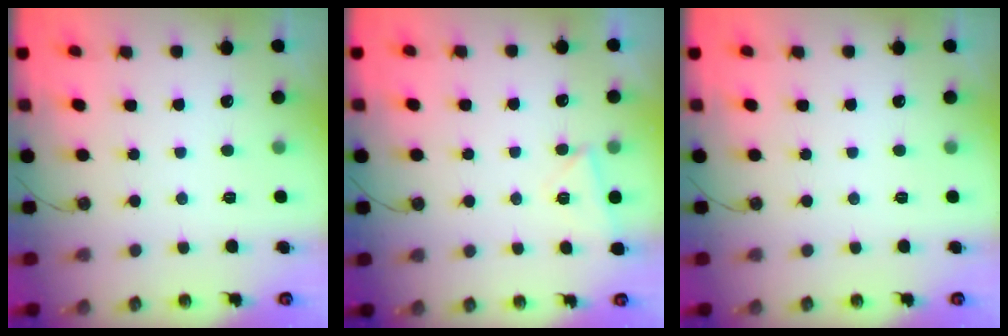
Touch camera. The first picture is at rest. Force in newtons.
{"total": 4.2, "press": 3.3, "slide": 2.6}
{"total": 0.0}